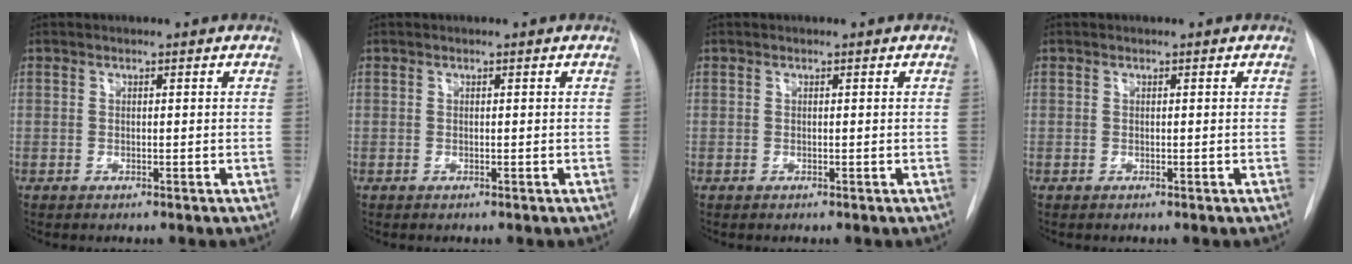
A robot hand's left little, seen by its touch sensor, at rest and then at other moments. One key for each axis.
{"total": 0.0}
{"total": 0.0}
{"total": 0.0}